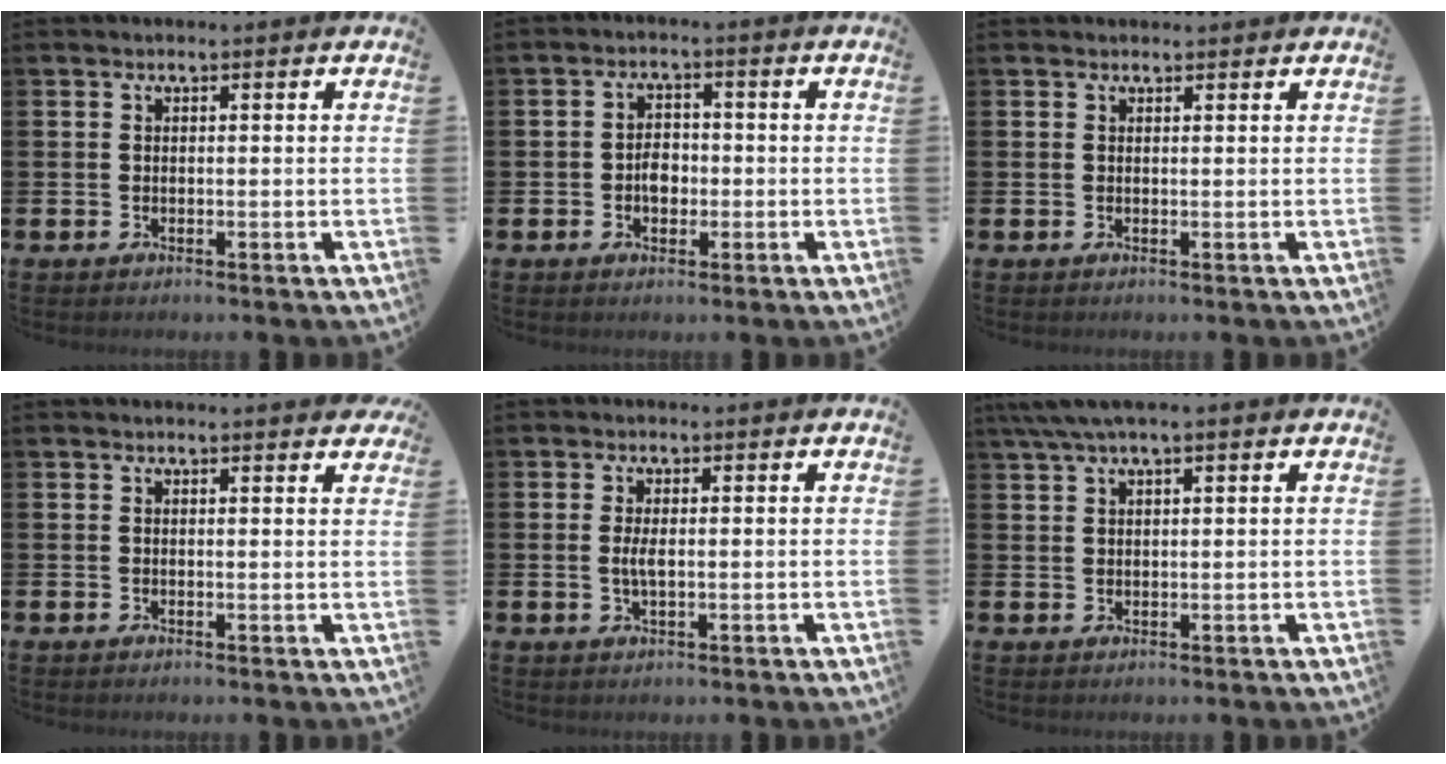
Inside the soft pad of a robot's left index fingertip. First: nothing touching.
{"total": 2.9, "force": [-0.6, 2.1, 2.0], "torque": [-0.019, -0.001, -0.018]}
{"total": 0.6, "force": [0.5, 0.2, -0.1], "torque": [0.015, -0.005, 0.007]}
{"total": 0.8, "force": [0.8, 0.0, 0.0], "torque": [0.012, -0.006, 0.012]}
{"total": 2.2, "force": [0.0, 0.8, 2.1], "torque": [-0.037, 0.000, -0.003]}
{"total": 3.4, "force": [2.5, 0.5, 2.2], "torque": [-0.047, 0.001, 0.047]}